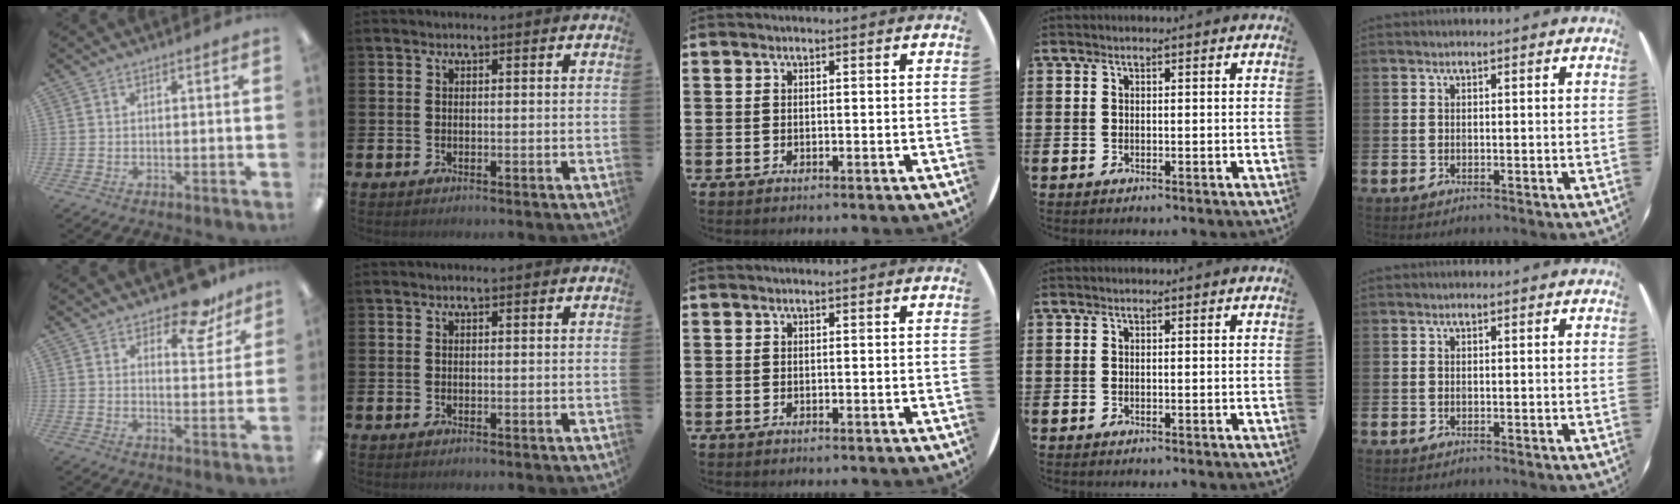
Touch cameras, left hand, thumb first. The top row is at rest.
{"thumb": {"total": 10.0, "force": [7.7, 4.0, 4.8], "torque": [-0.054, -0.048, 0.133]}}